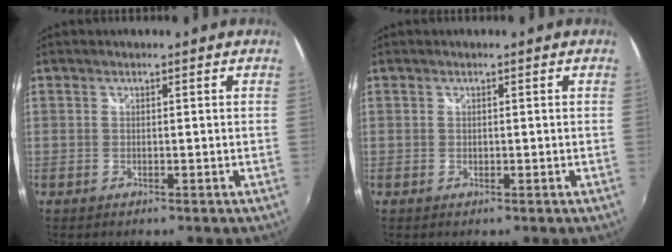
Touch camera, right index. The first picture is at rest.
{"total": 0.0}